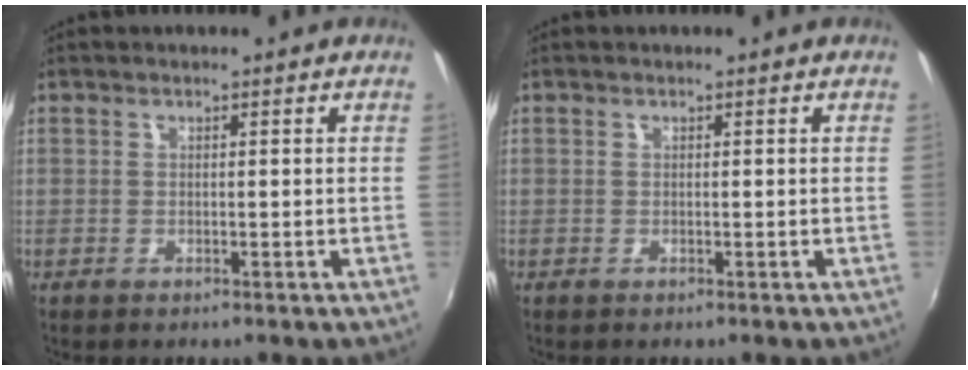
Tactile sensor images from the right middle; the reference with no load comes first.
{"total": 0.0}